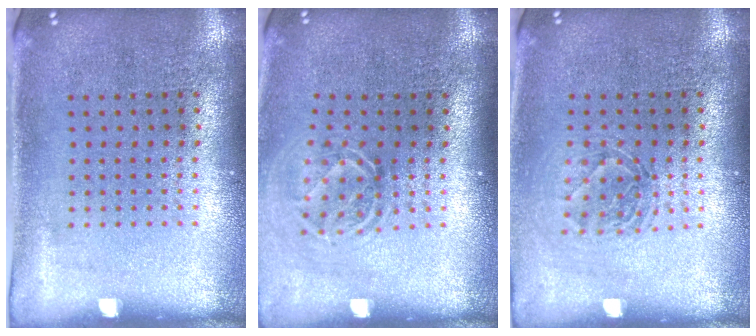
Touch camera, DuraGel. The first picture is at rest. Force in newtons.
{"total": 1.7, "press": 1.2, "slide": 1.2}
{"total": 1.3, "press": 1.1, "slide": 0.6}